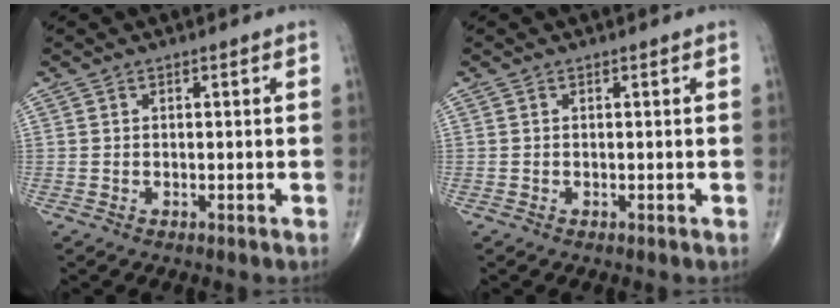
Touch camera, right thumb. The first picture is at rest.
{"total": 0.0}